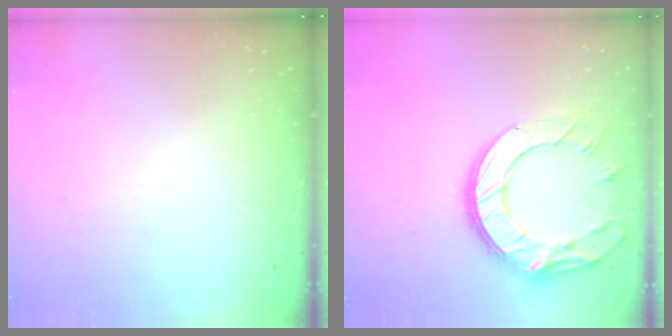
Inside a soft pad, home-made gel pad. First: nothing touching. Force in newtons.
{"total": 17.6, "press": 17.5, "slide": 1.2}